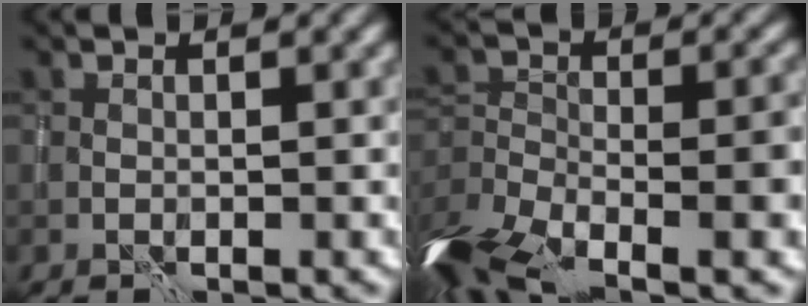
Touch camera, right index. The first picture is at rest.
{"total": 13.3, "force": [-8.1, 5.5, 9.1], "torque": [-0.164, 0.000, -0.116]}